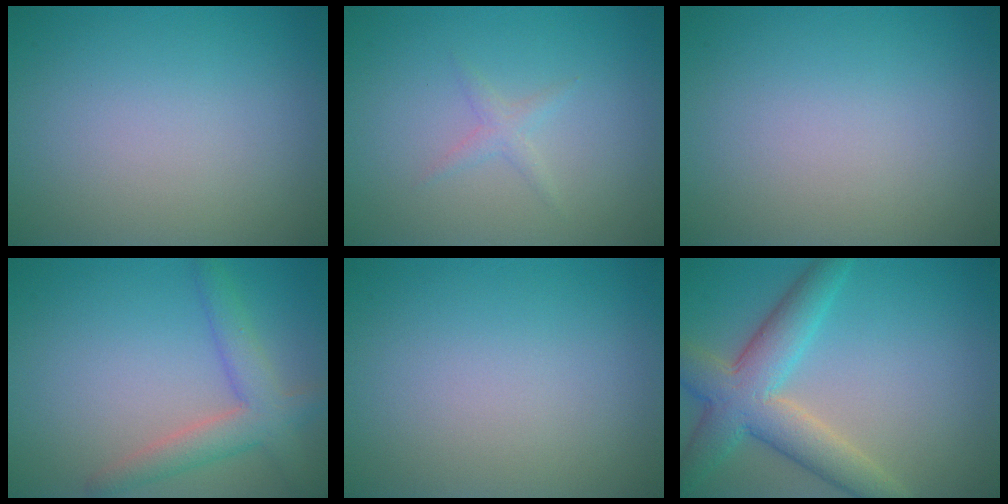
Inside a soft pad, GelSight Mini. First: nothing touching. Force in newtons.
{"total": 1.1, "press": 1.1, "slide": 0.1}
{"total": 0.0}
{"total": 3.9, "press": 3.9, "slide": 0.3}
{"total": 0.0}
{"total": 6.6, "press": 6.6, "slide": 0.6}